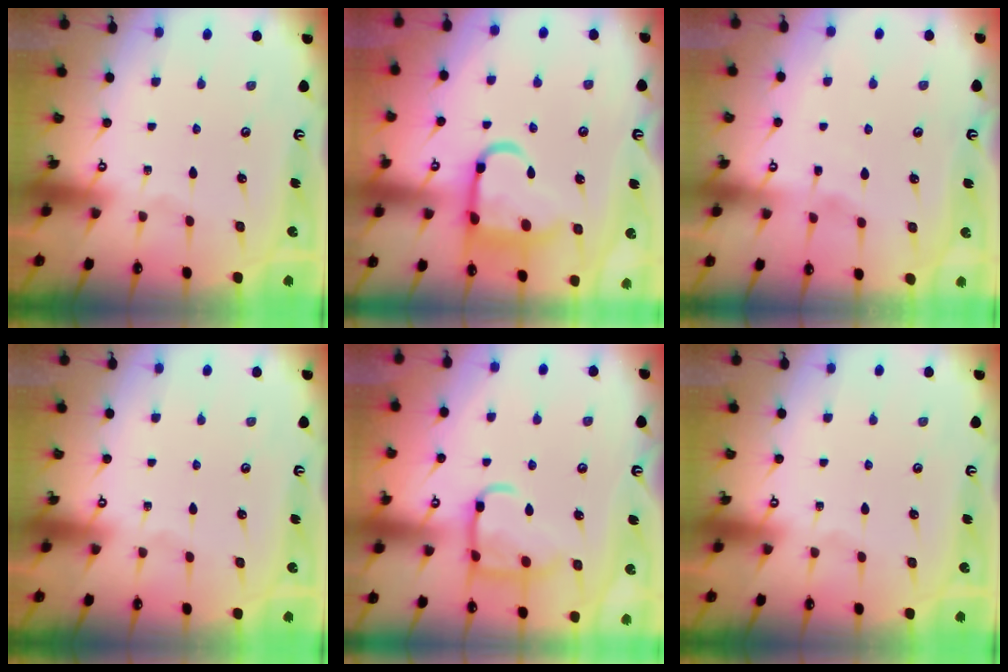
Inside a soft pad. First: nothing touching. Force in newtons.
{"total": 13.4, "press": 13.3, "slide": 1.7}
{"total": 1.9, "press": 1.9, "slide": 0.4}
{"total": 0.0}
{"total": 12.7, "press": 12.7, "slide": 1.1}
{"total": 0.0}